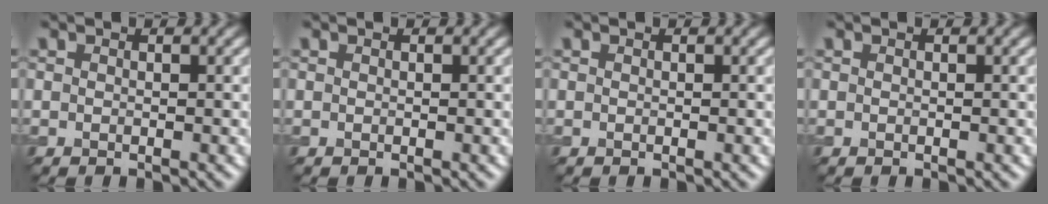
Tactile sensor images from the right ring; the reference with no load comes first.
{"total": 0.0}
{"total": 0.0}
{"total": 0.0}